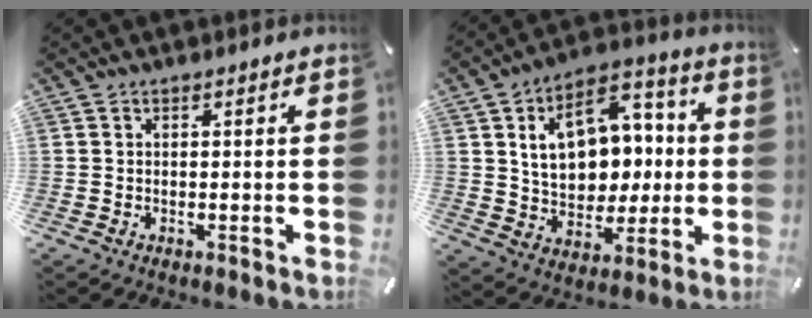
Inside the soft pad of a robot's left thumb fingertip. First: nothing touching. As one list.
[{"total": 15.9, "force": [2.8, 12.3, 9.7], "torque": [-0.151, -0.005, 0.058]}]